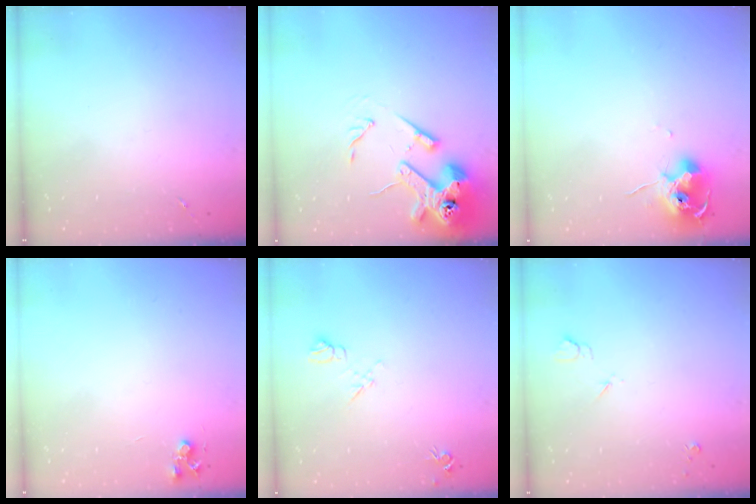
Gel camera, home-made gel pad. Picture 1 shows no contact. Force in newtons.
{"total": 15.7, "press": 15.5, "slide": 2.1}
{"total": 10.3, "press": 10.3, "slide": 0.9}
{"total": 4.6, "press": 4.5, "slide": 0.7}
{"total": 7.8, "press": 7.8, "slide": 0.9}
{"total": 3.6, "press": 3.5, "slide": 0.8}